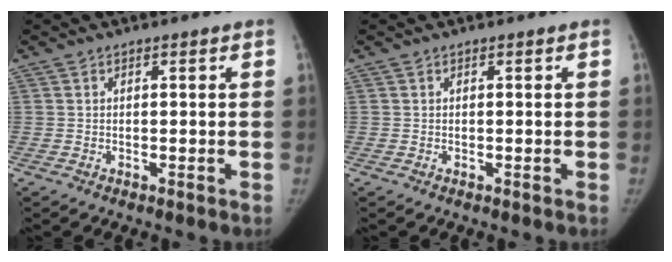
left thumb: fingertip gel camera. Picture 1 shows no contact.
{"total": 0.0}